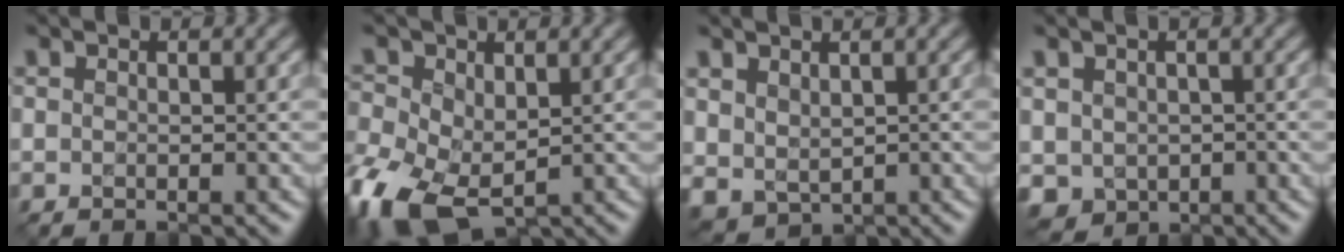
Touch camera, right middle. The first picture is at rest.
{"total": 9.2, "force": [-2.8, 5.7, 6.6], "torque": [-0.165, -0.025, -0.053]}
{"total": 2.3, "force": [1.1, 1.7, 1.1], "torque": [-0.027, -0.005, 0.027]}
{"total": 2.8, "force": [-0.3, 2.5, 1.0], "torque": [-0.026, -0.006, -0.003]}